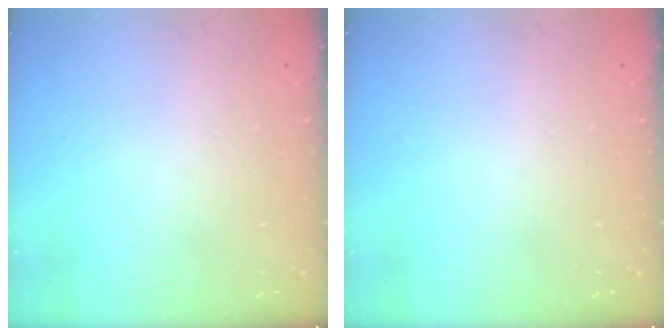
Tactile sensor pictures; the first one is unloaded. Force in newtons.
{"total": 0.0}